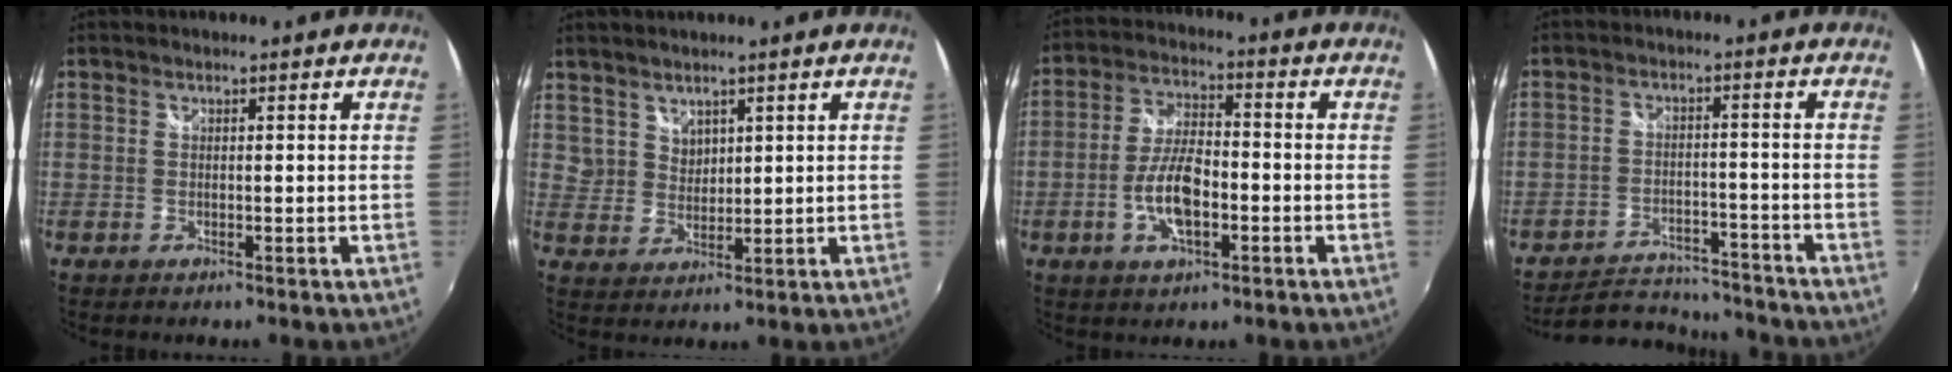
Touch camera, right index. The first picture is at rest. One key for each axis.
{"total": 4.5, "fx": 3.5, "fy": 2.8, "fz": 0.5, "tx": 0.001, "ty": 0.009, "tz": 0.073}
{"total": 9.4, "fx": -3.0, "fy": 3.8, "fz": 8.0, "tx": -0.162, "ty": 0.004, "tz": -0.054}
{"total": 13.2, "fx": -12.1, "fy": 4.3, "fz": 3.1, "tx": -0.084, "ty": 0.019, "tz": -0.167}